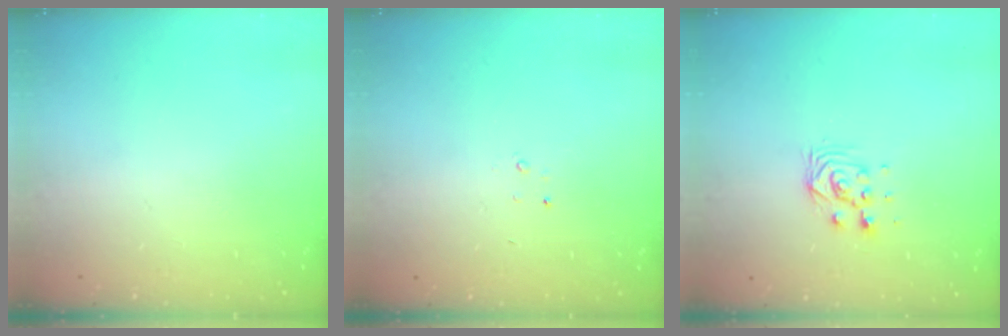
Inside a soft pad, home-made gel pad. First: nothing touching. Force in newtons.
{"total": 1.5, "press": 1.5, "slide": 0.2}
{"total": 4.7, "press": 4.6, "slide": 0.6}